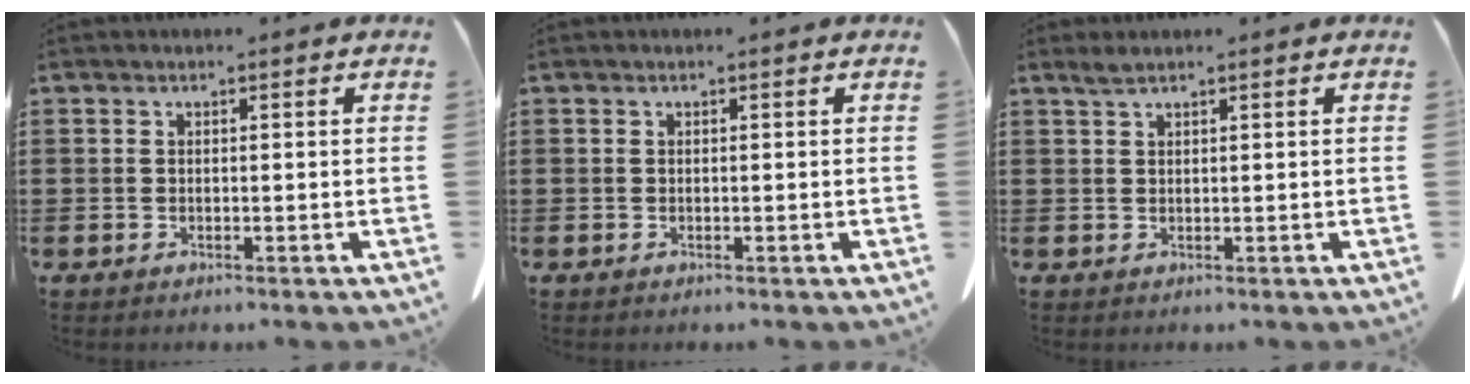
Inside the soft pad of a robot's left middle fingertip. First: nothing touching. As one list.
[{"total": 0.0}, {"total": 1.3, "force": [1.0, 0.1, 0.8], "torque": [-0.018, 0.000, 0.019]}]